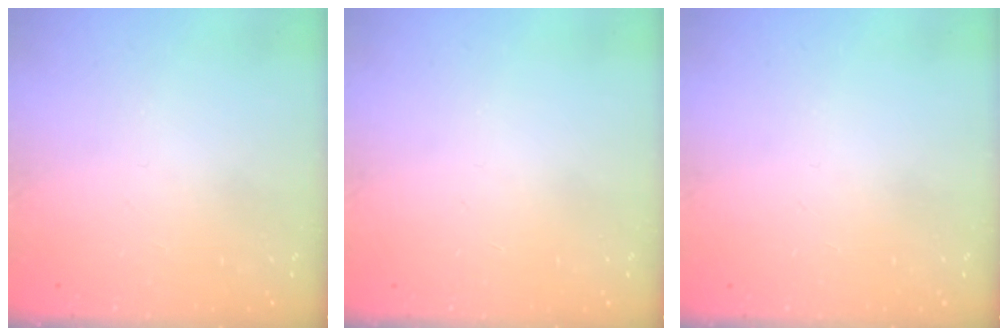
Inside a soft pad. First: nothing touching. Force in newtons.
{"total": 0.0}
{"total": 0.0}